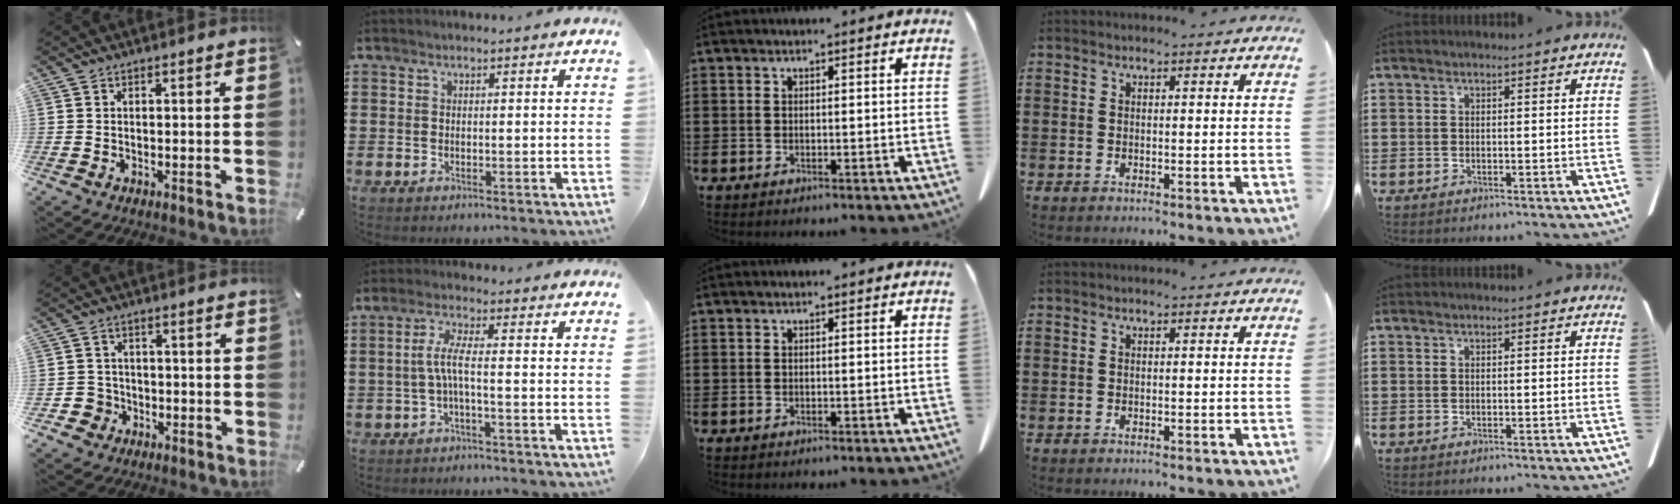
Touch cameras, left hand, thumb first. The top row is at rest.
{"thumb": {"total": 5.0, "force": [-2.0, 4.5, 0.7], "torque": [-0.020, 0.013, -0.037]}, "index": {"total": 4.7, "force": [-0.8, 0.6, 4.6], "torque": [-0.102, -0.003, -0.024]}}